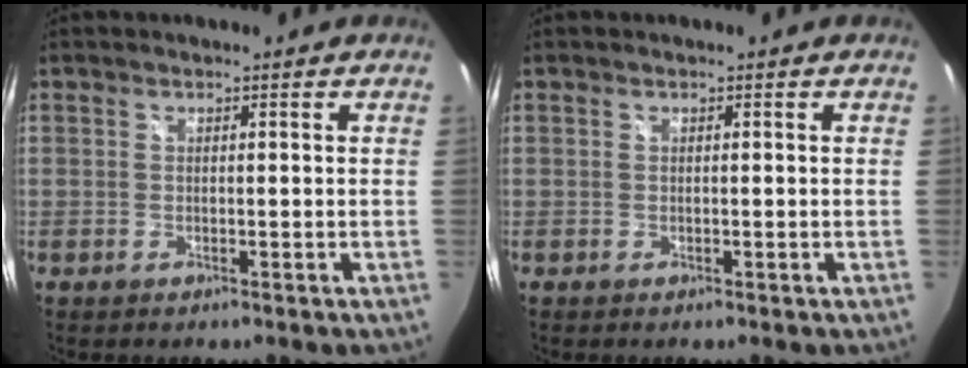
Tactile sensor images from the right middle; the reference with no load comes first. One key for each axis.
{"total": 0.0}